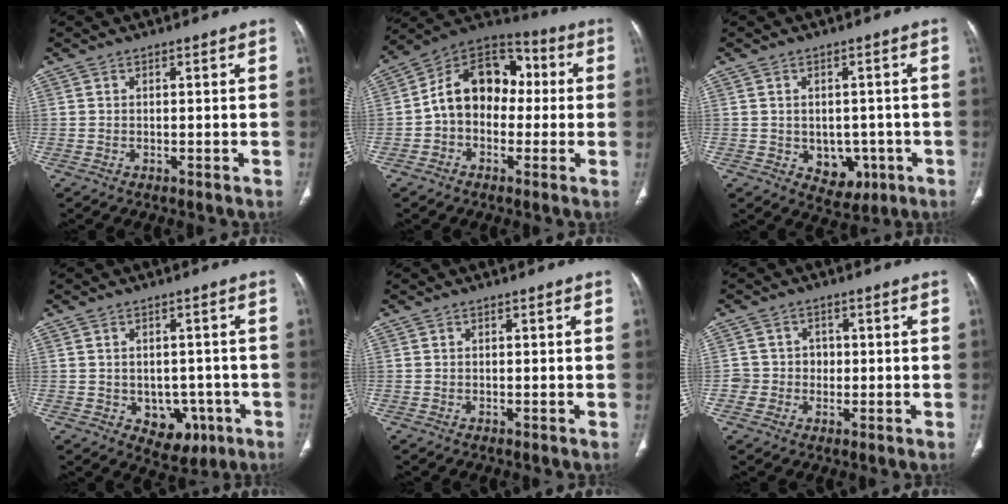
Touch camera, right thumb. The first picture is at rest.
{"total": 14.5, "force": [-0.2, 10.8, 9.7], "torque": [-0.121, 0.046, -0.020]}
{"total": 6.6, "force": [-1.7, 5.0, 3.9], "torque": [-0.021, 0.008, -0.008]}
{"total": 7.5, "force": [-2.5, 5.6, 4.3], "torque": [-0.022, 0.017, -0.020]}
{"total": 0.0}
{"total": 4.0, "force": [-0.5, 3.9, 0.6], "torque": [0.025, 0.013, -0.012]}